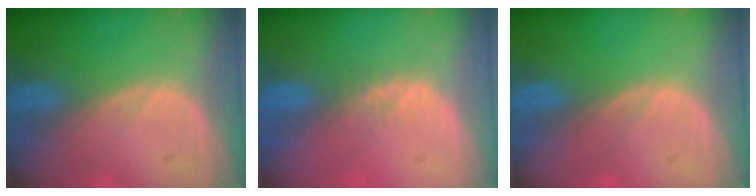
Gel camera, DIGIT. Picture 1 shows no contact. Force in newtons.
{"total": 2.1, "press": 1.7, "slide": 1.2}
{"total": 0.0}